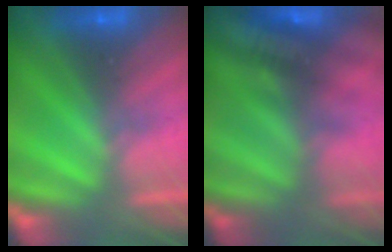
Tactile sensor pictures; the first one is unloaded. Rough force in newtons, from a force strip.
{"total": 2.4}